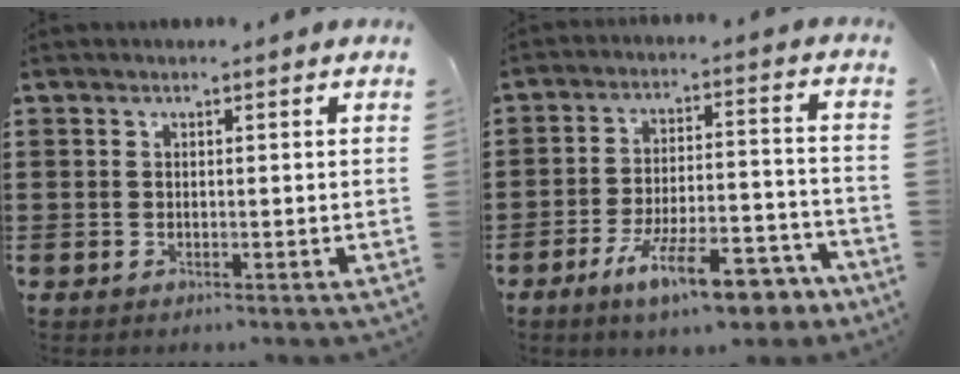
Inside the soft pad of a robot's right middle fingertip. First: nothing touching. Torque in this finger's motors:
{"motor_torque": [2.14, 0.00, 0.35, 0.21]}